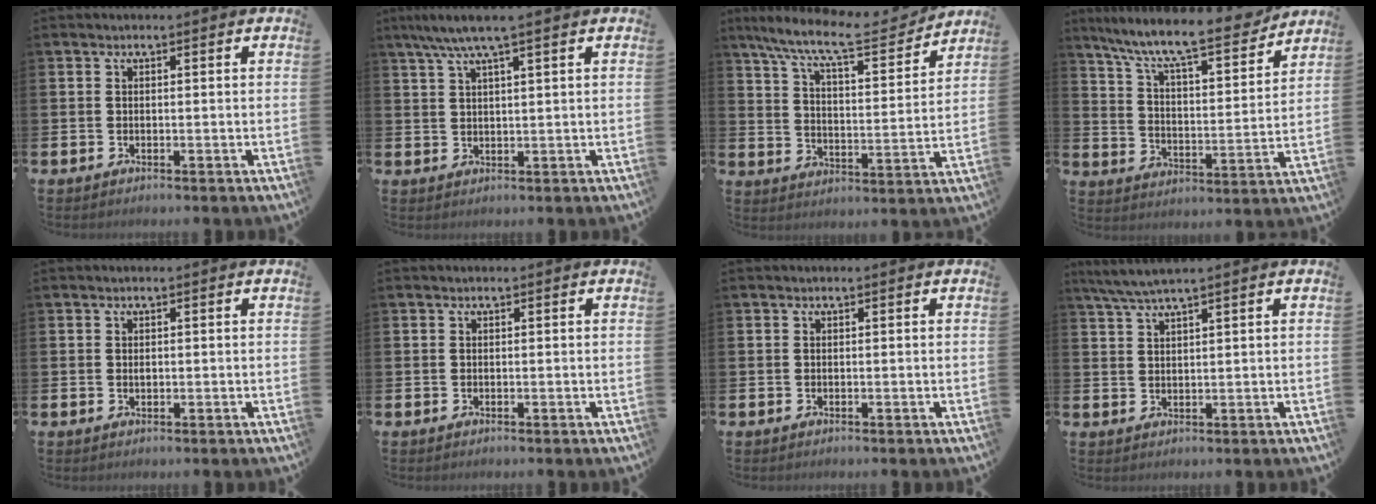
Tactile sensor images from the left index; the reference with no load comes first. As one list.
[{"total": 4.7, "force": [3.3, 0.2, 3.2], "torque": [-0.074, -0.001, 0.060]}, {"total": 10.5, "force": [9.2, 1.8, 4.8], "torque": [-0.124, -0.053, 0.156]}, {"total": 10.5, "force": [9.4, 1.5, 4.5], "torque": [-0.123, -0.064, 0.158]}, {"total": 0.6, "force": [0.1, 0.4, 0.4], "torque": [-0.009, 0.002, 0.000]}, {"total": 0.0}, {"total": 0.0}, {"total": 3.5, "force": [3.0, -0.2, 1.8], "torque": [-0.047, -0.002, 0.055]}]